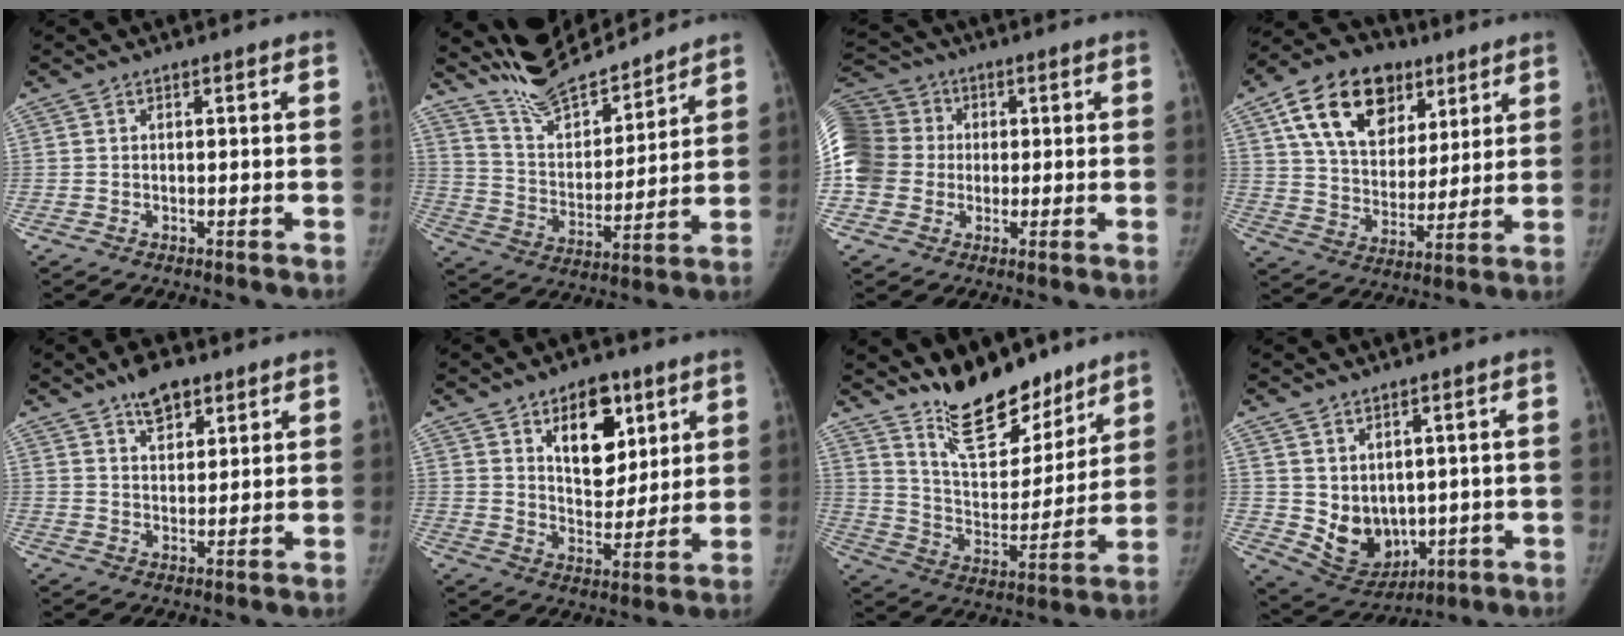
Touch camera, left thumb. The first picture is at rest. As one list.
[{"total": 15.4, "force": [14.3, 3.5, 4.2], "torque": [-0.043, -0.082, 0.262]}, {"total": 16.1, "force": [0.4, 14.3, 7.4], "torque": [-0.179, 0.041, 0.005]}, {"total": 20.0, "force": [9.7, 13.4, 11.1], "torque": [-0.153, -0.019, 0.162]}, {"total": 6.8, "force": [4.6, 3.4, 3.6], "torque": [-0.030, -0.024, 0.073]}, {"total": 12.8, "force": [6.3, 7.7, 8.0], "torque": [-0.072, -0.036, 0.104]}, {"total": 17.6, "force": [14.1, 7.1, 7.8], "torque": [-0.068, -0.101, 0.238]}, {"total": 9.6, "force": [0.5, 7.7, 5.7], "torque": [-0.059, -0.021, 0.041]}]